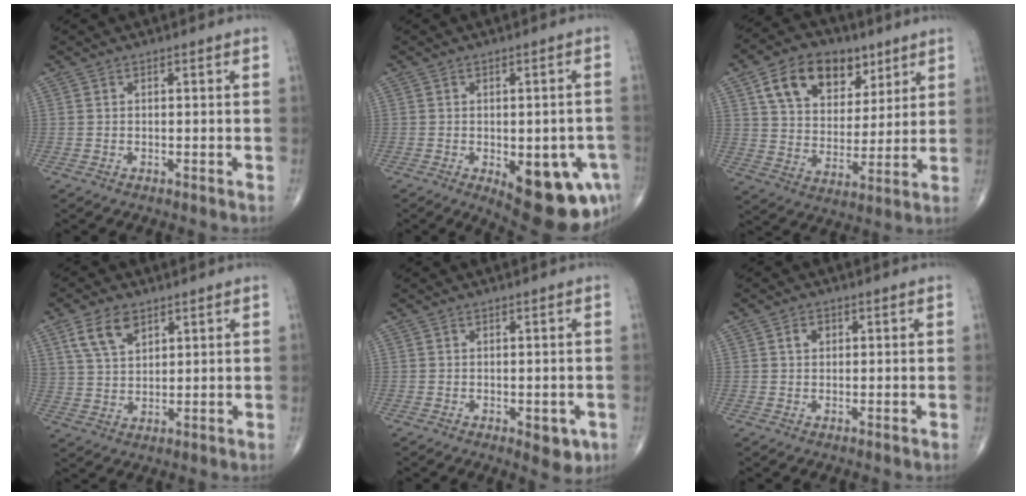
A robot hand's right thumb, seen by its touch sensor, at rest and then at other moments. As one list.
[{"total": 15.7, "force": [-5.7, 6.9, 13.0], "torque": [-0.121, 0.008, -0.053]}, {"total": 16.2, "force": [8.1, 10.8, 8.9], "torque": [-0.113, -0.020, 0.144]}, {"total": 7.6, "force": [4.2, 4.3, 4.6], "torque": [-0.074, -0.015, 0.085]}, {"total": 4.1, "force": [-1.2, 2.2, 3.2], "torque": [-0.019, -0.004, -0.010]}, {"total": 2.0, "force": [0.7, 1.6, 1.1], "torque": [-0.013, 0.001, 0.009]}]